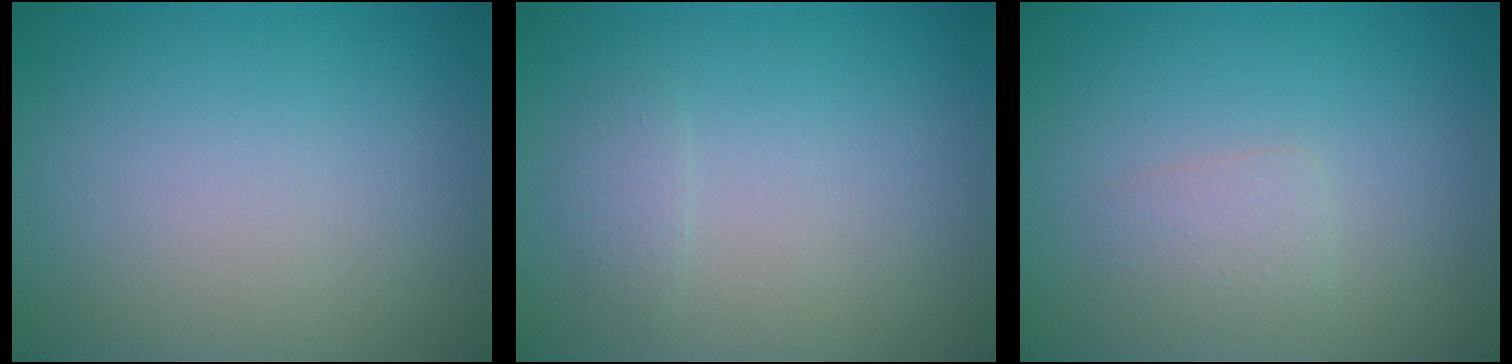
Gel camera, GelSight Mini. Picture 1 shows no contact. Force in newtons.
{"total": 0.9, "press": 0.9, "slide": 0.0}
{"total": 1.3, "press": 1.3, "slide": 0.1}